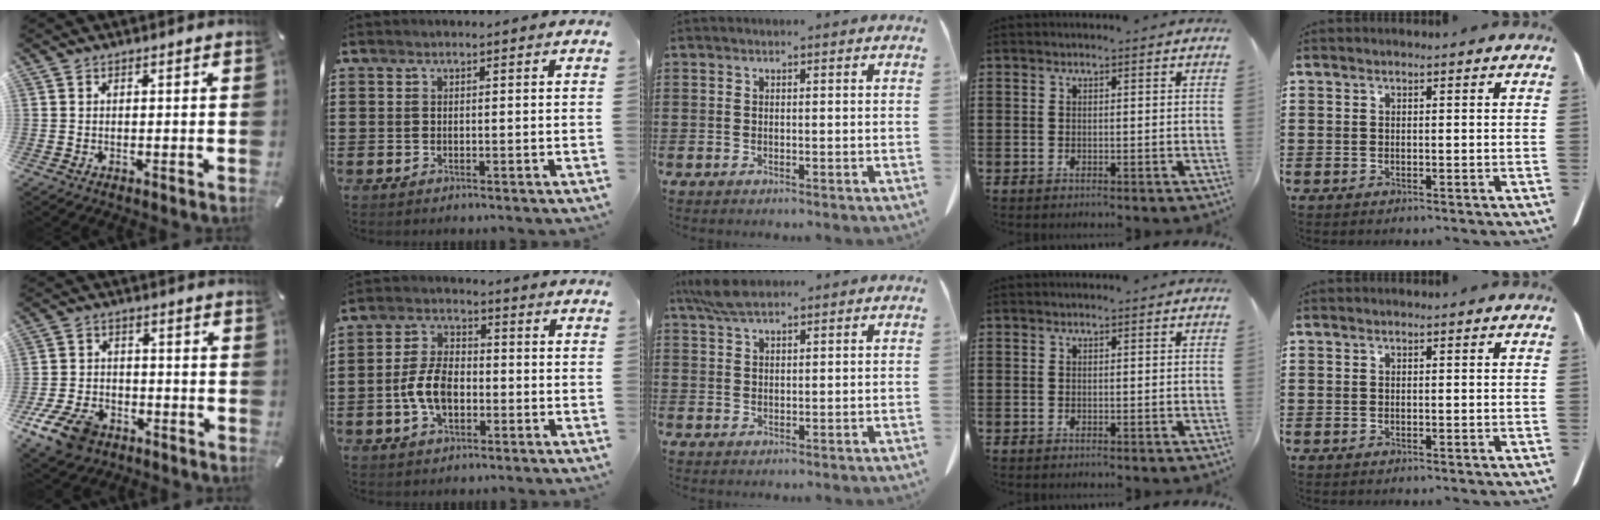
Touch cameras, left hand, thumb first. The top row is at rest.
{"thumb": {"total": 10.5, "force": [-6.2, 6.6, 5.2], "torque": [-0.102, 0.032, -0.115]}, "index": {"total": 7.1, "force": [-1.7, 4.0, 5.6], "torque": [-0.131, 0.001, -0.038]}, "middle": {"total": 4.6, "force": [3.4, 1.3, 2.7], "torque": [-0.062, -0.001, 0.065]}}